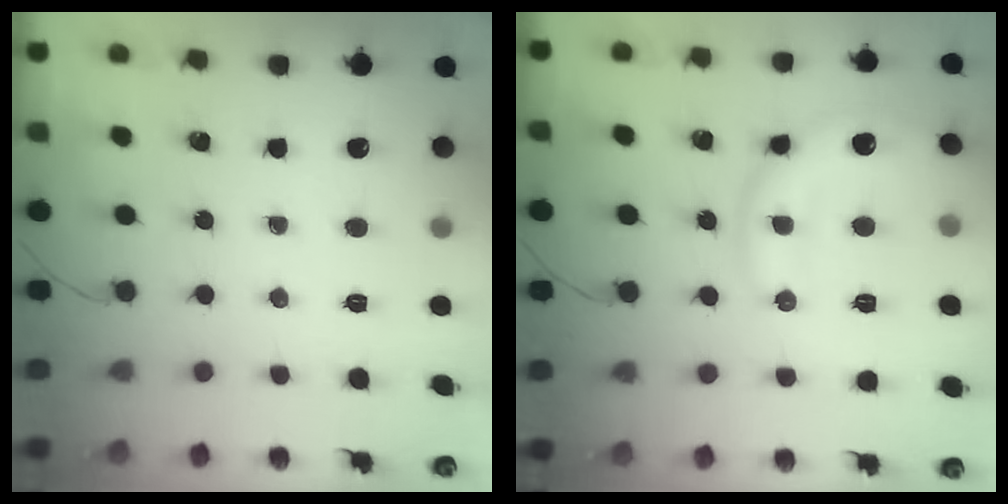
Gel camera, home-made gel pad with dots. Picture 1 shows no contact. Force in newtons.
{"total": 12.3, "press": 12.3, "slide": 1.0}